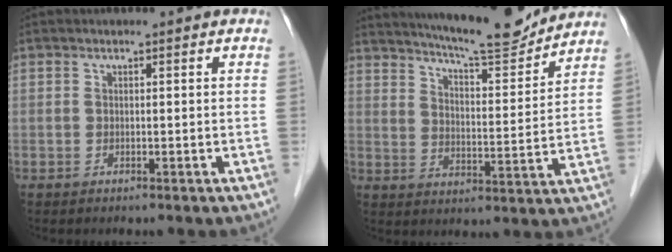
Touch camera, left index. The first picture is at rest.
{"total": 14.3, "force": [13.3, 0.8, 5.2], "torque": [-0.087, -0.007, 0.195]}